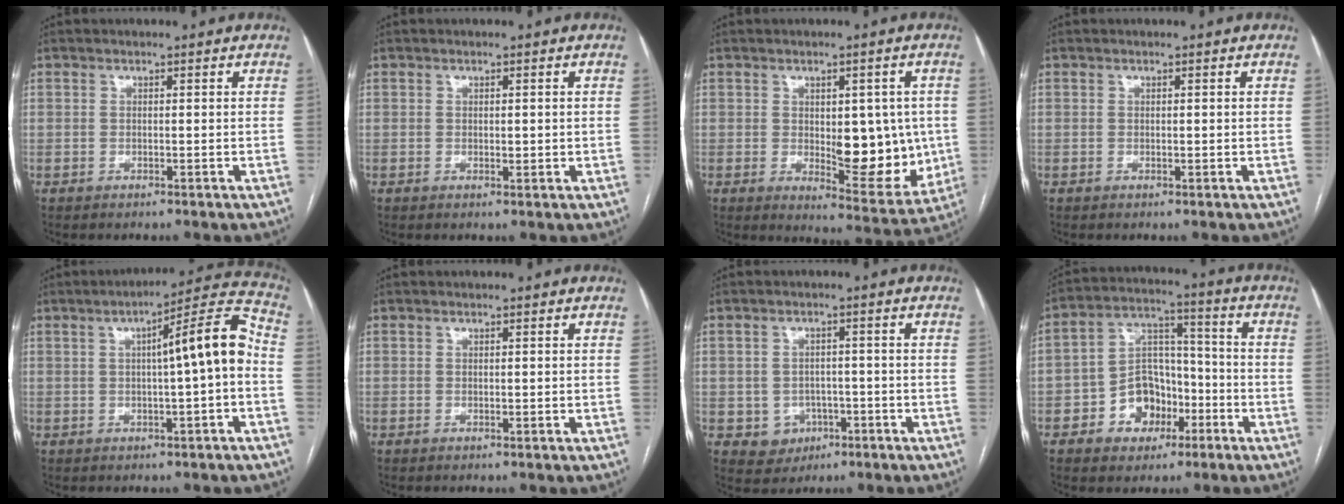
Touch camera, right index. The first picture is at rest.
{"total": 1.1, "force": [0.1, 0.5, 0.9], "torque": [-0.012, -0.003, 0.003]}
{"total": 11.6, "force": [-0.4, 5.0, 10.5], "torque": [-0.122, -0.005, 0.010]}
{"total": 0.0}
{"total": 9.8, "force": [-0.1, 0.4, 9.8], "torque": [-0.139, 0.029, -0.003]}
{"total": 0.0}
{"total": 4.7, "force": [-1.7, 4.2, 1.0], "torque": [-0.007, 0.009, -0.015]}
{"total": 9.7, "force": [-4.1, 7.2, 4.9], "torque": [-0.091, 0.032, -0.064]}